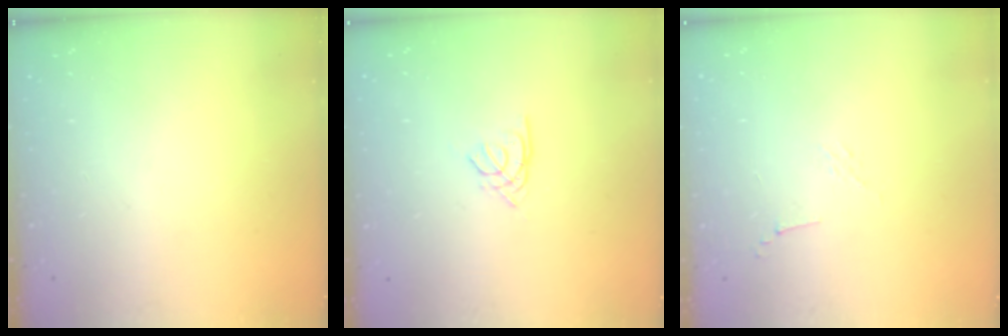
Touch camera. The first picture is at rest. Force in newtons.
{"total": 2.3, "press": 2.3, "slide": 0.5}
{"total": 3.5, "press": 3.5, "slide": 0.8}